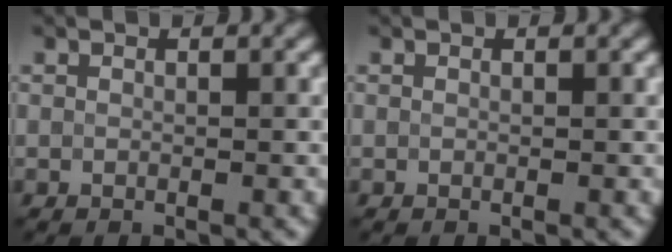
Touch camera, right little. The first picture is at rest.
{"total": 0.0}